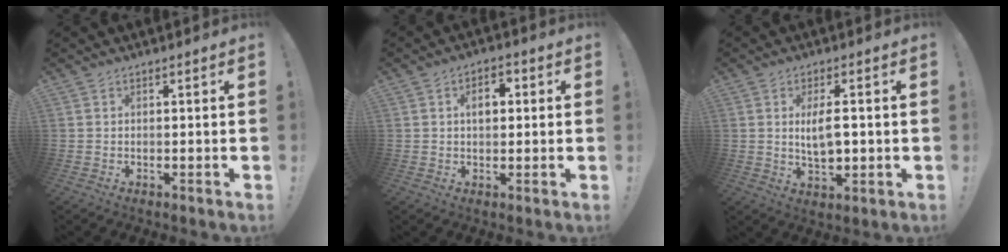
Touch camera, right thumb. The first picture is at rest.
{"total": 5.1, "force": [0.6, 3.3, 3.9], "torque": [-0.050, 0.005, 0.003]}
{"total": 7.2, "force": [0.5, 3.1, 6.4], "torque": [-0.106, -0.002, 0.005]}